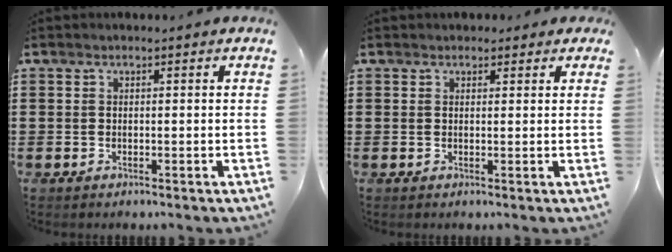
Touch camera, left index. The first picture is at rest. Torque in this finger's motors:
{"motor_torque": [2.14, 0.00, 0.26, 0.05]}